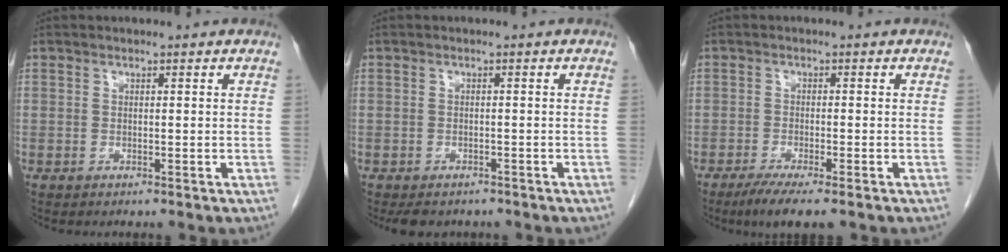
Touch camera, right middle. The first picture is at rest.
{"total": 4.8, "force": [-4.0, 2.3, 1.3], "torque": [-0.014, 0.000, -0.052]}
{"total": 5.4, "force": [-3.8, 0.5, 3.9], "torque": [-0.066, -0.014, -0.061]}